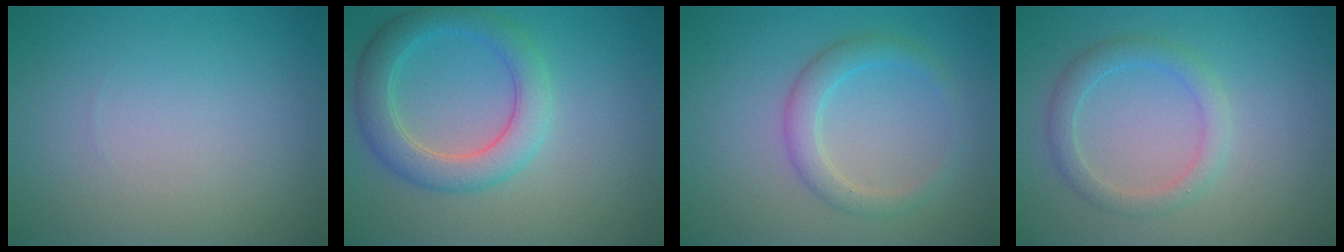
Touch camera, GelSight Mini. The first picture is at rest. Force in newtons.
{"total": 4.4, "press": 4.4, "slide": 0.2}
{"total": 2.5, "press": 2.5, "slide": 0.1}
{"total": 2.3, "press": 2.3, "slide": 0.1}